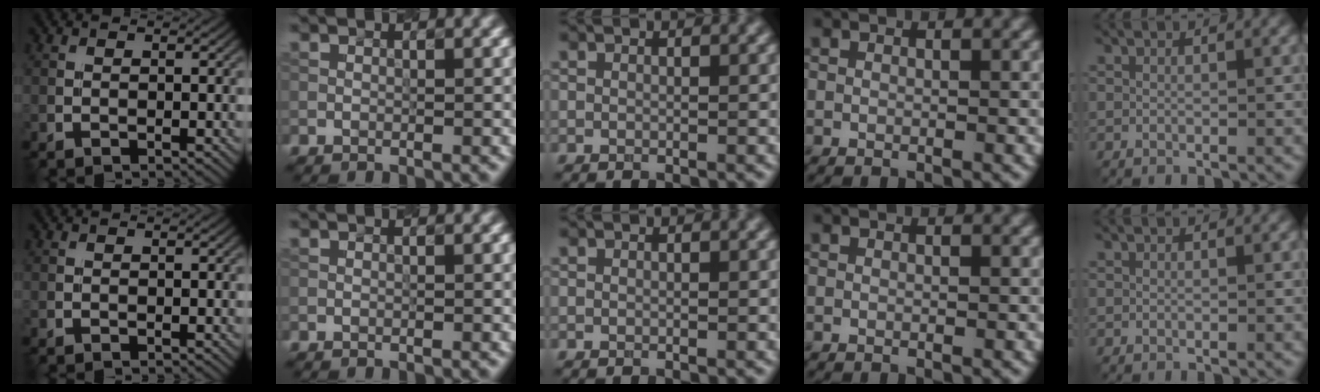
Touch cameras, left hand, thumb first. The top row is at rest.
{}